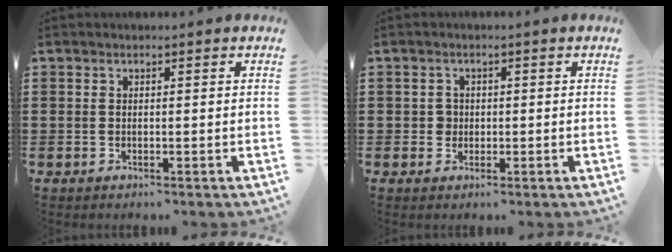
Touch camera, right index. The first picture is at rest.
{"total": 1.6, "force": [-0.1, 1.5, 0.5], "torque": [-0.015, 0.006, -0.003]}